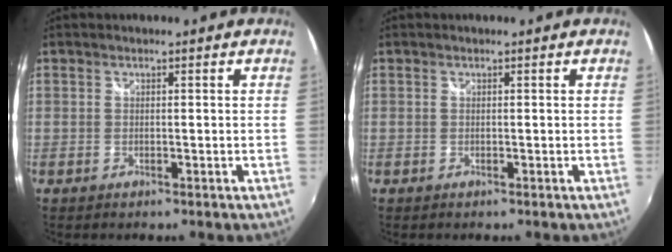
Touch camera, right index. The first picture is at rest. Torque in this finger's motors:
{"motor_torque": [-0.11, 0.11, 0.00, 0.00]}